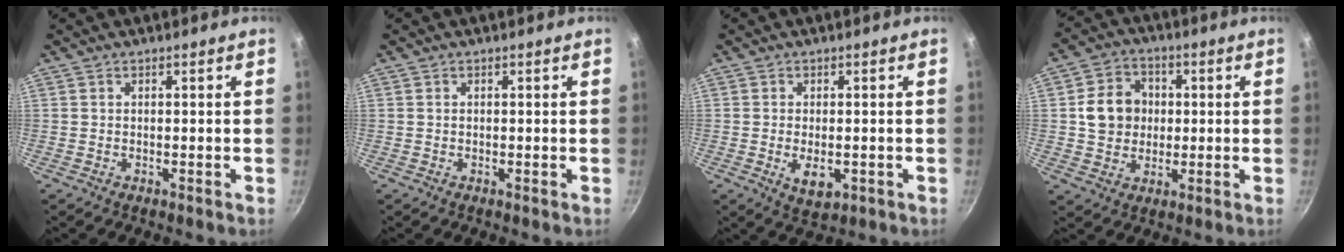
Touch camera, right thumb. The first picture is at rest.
{"total": 0.0}
{"total": 4.6, "force": [-1.0, 2.6, 3.6], "torque": [-0.058, -0.005, -0.009]}
{"total": 10.0, "force": [0.7, 8.6, 5.1], "torque": [-0.060, 0.010, 0.009]}